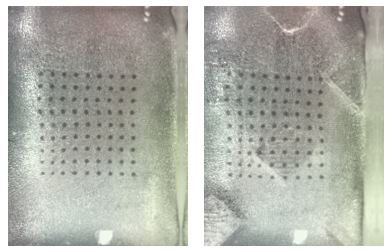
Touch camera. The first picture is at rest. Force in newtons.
{"total": 2.8, "press": 2.1, "slide": 1.9}